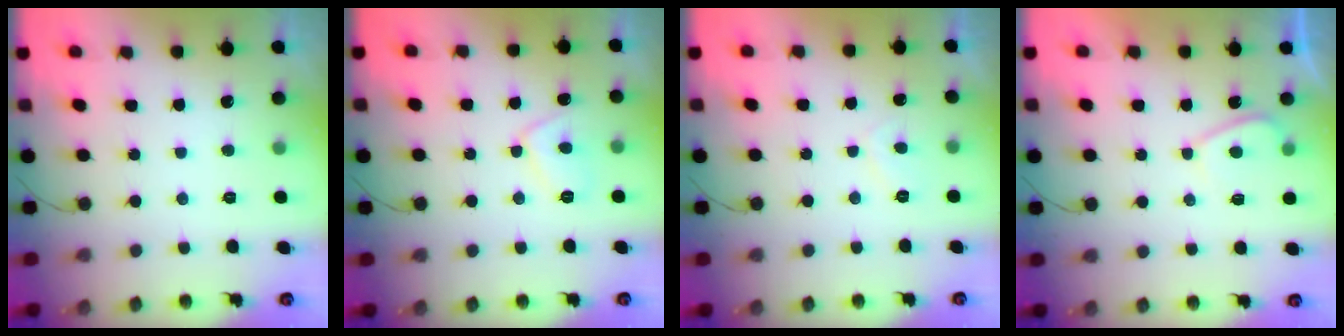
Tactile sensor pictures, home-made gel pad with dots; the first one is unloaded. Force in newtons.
{"total": 6.5, "press": 6.5, "slide": 0.3}
{"total": 1.3, "press": 1.2, "slide": 0.6}
{"total": 2.8, "press": 2.7, "slide": 0.7}